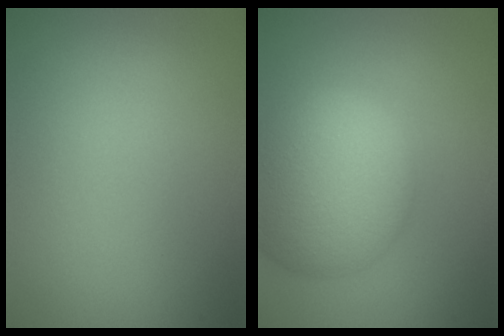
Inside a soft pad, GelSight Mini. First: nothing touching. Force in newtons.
{"total": 10.1, "press": 10.0, "slide": 0.7}